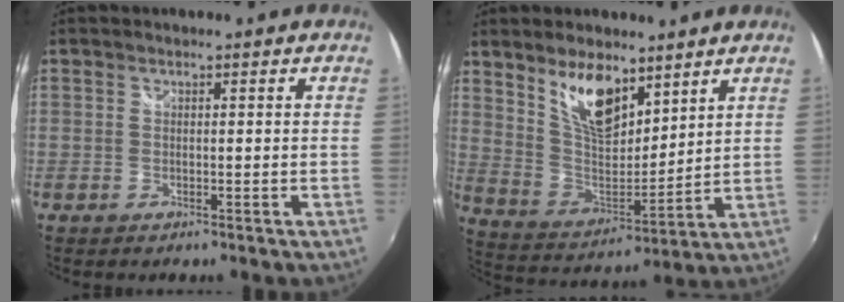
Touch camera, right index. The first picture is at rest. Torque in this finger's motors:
{"motor_torque": [0.32, 0.25, 0.25, 0.11]}